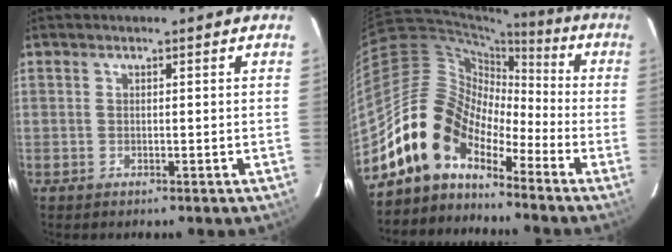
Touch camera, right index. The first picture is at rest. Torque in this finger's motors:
{"motor_torque": [0.93, -0.90, 1.05, 0.21]}